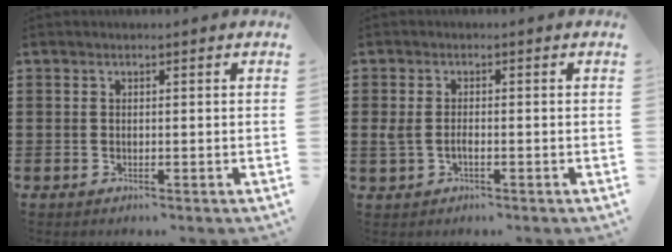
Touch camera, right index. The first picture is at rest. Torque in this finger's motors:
{"motor_torque": [0.15, 0.33, 0.03, 0.00]}